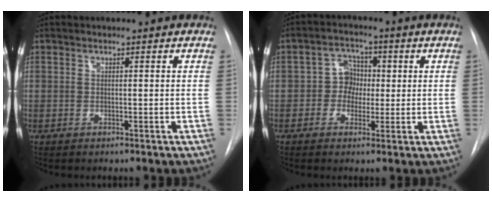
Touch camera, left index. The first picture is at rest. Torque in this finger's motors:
{"motor_torque": [0.42, 0.22, 0.02, 0.00]}